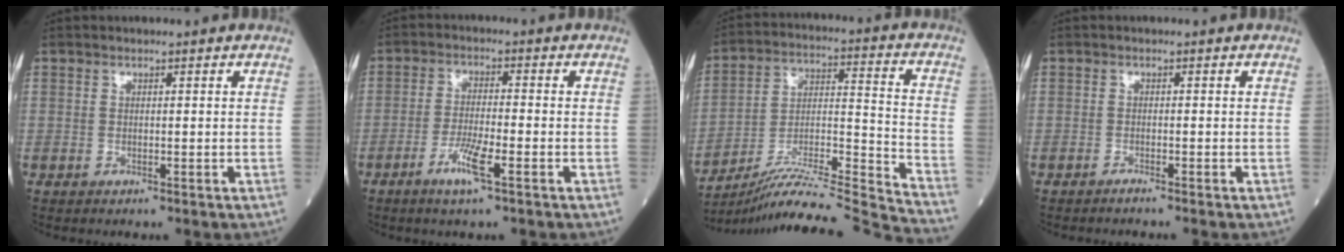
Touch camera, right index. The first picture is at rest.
{"total": 5.5, "force": [-2.9, 0.3, 4.6], "torque": [-0.089, -0.008, -0.057]}
{"total": 23.9, "force": [-22.3, -3.1, 8.1], "torque": [-0.128, -0.021, -0.355]}
{"total": 0.9, "force": [-0.8, -0.3, 0.3], "torque": [-0.007, 0.001, -0.013]}